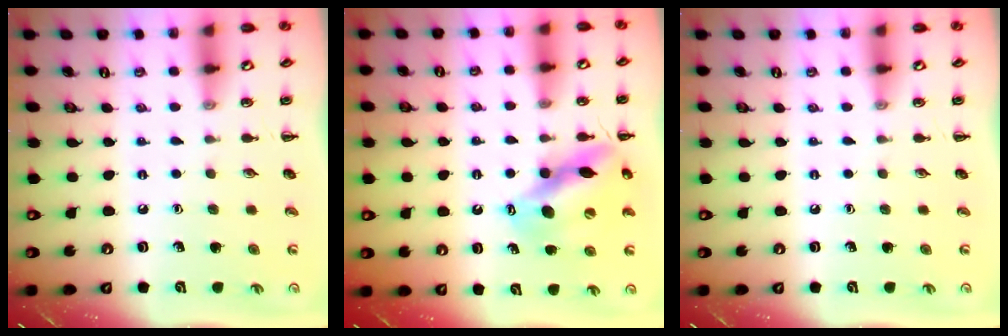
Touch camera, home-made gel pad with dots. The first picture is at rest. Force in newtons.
{"total": 12.8, "press": 12.2, "slide": 3.8}
{"total": 0.0}